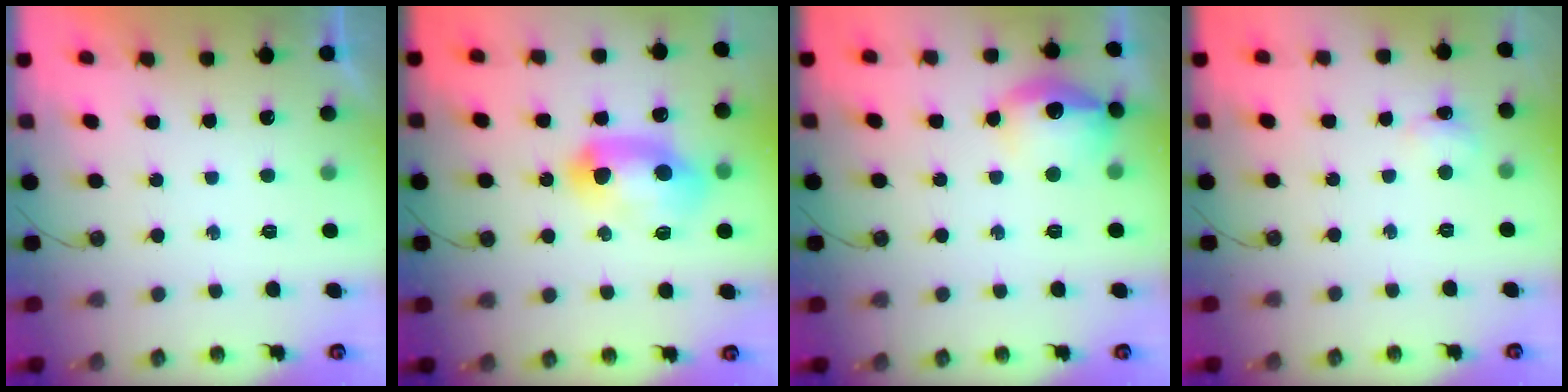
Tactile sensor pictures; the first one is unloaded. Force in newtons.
{"total": 14.2, "press": 14.2, "slide": 0.8}
{"total": 13.6, "press": 13.6, "slide": 1.1}
{"total": 5.1, "press": 4.7, "slide": 2.0}